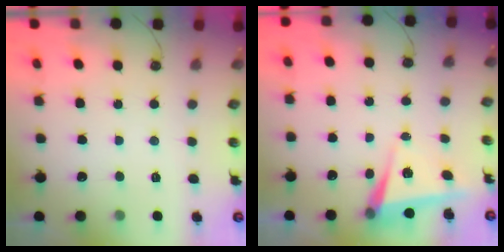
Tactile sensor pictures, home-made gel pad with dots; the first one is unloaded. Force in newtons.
{"total": 6.8, "press": 5.8, "slide": 3.7}